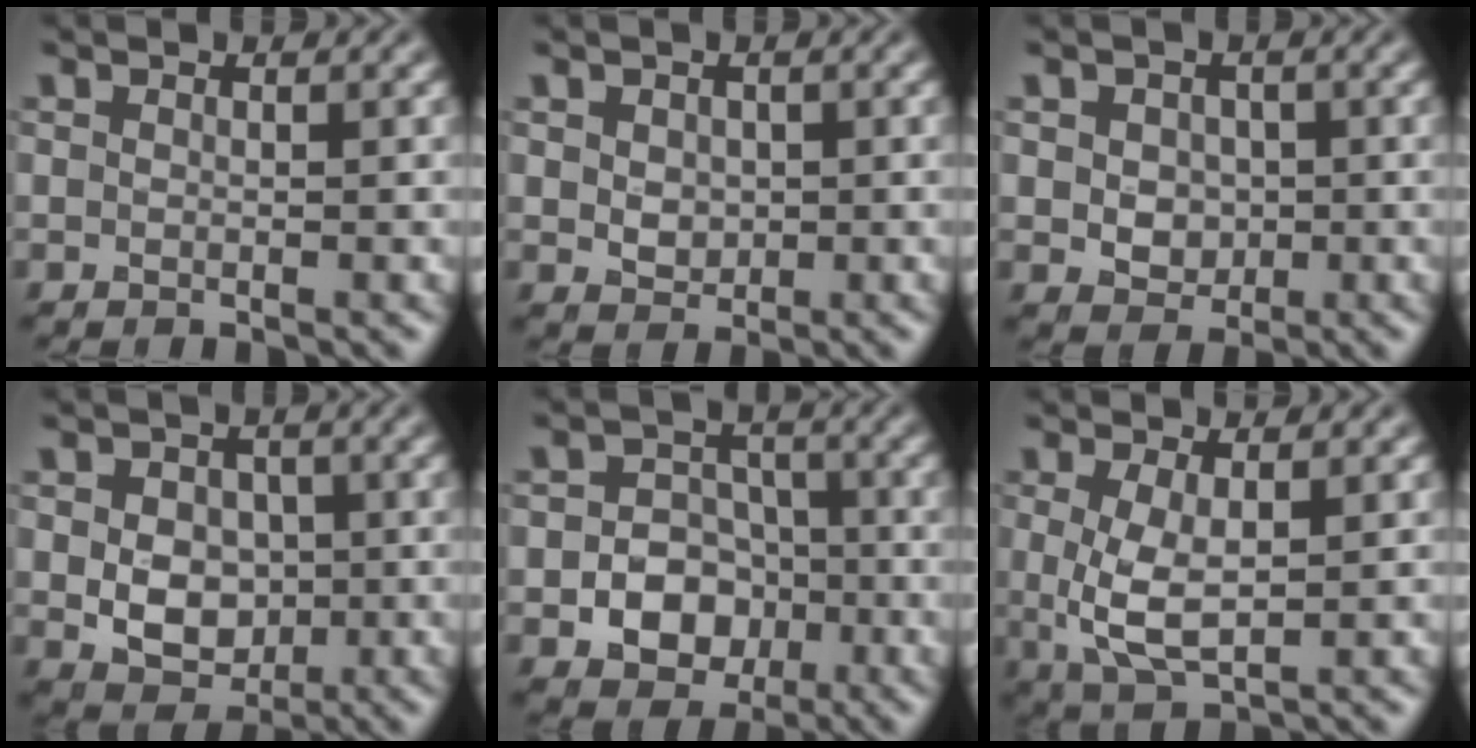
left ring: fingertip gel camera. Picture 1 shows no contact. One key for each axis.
{"total": 1.9, "fx": 0.3, "fy": 1.6, "fz": 1.0, "tx": -0.019, "ty": -0.003, "tz": 0.009}
{"total": 2.7, "fx": 0.0, "fy": 2.3, "fz": 1.5, "tx": -0.021, "ty": -0.005, "tz": 0.001}
{"total": 5.3, "fx": -0.2, "fy": 4.2, "fz": 3.3, "tx": -0.045, "ty": -0.005, "tz": -0.004}
{"total": 5.6, "fx": -1.8, "fy": 4.5, "fz": 2.8, "tx": -0.014, "ty": -0.003, "tz": -0.046}
{"total": 3.9, "fx": 0.3, "fy": 1.7, "fz": 3.6, "tx": -0.082, "ty": -0.004, "tz": 0.010}